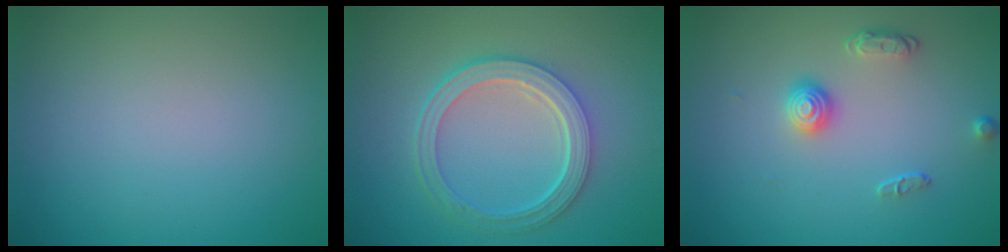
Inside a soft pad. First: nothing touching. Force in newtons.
{"total": 5.2, "press": 3.9, "slide": 3.6}
{"total": 2.1, "press": 1.6, "slide": 1.4}